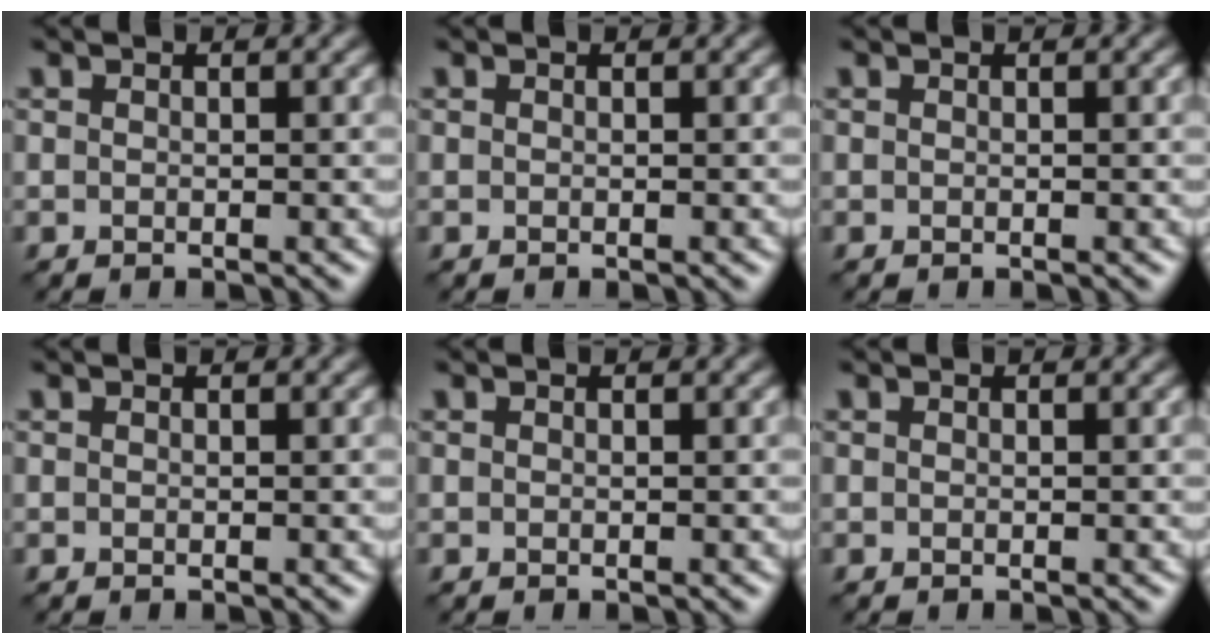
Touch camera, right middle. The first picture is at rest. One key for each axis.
{"total": 0.0}
{"total": 0.0}
{"total": 0.0}
{"total": 0.0}
{"total": 0.0}